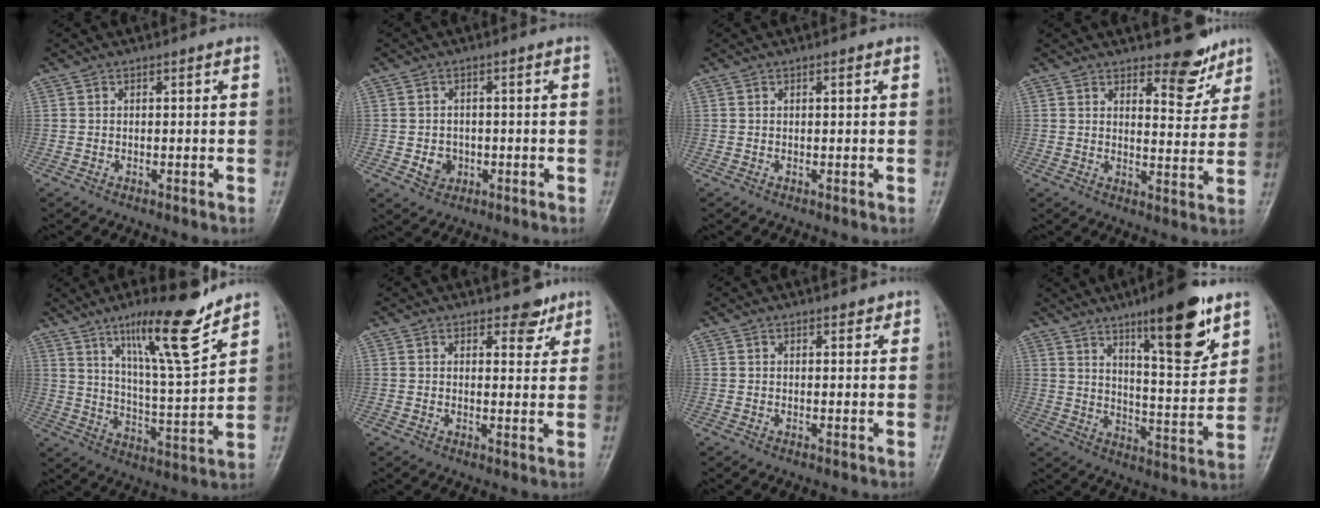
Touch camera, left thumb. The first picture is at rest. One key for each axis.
{"total": 3.4, "fx": -0.9, "fy": 3.0, "fz": 1.5, "tx": -0.010, "ty": 0.004, "tz": -0.009}
{"total": 0.7, "fx": 0.3, "fy": 0.1, "fz": 0.6, "tx": -0.011, "ty": 0.001, "tz": 0.004}
{"total": 7.2, "fx": 5.5, "fy": 3.0, "fz": 3.7, "tx": -0.019, "ty": -0.042, "tz": 0.078}
{"total": 15.4, "fx": 10.4, "fy": 2.1, "fz": 11.1, "tx": -0.170, "ty": -0.068, "tz": 0.179}
{"total": 4.0, "fx": 2.9, "fy": 2.1, "fz": 1.9, "tx": -0.001, "ty": -0.017, "tz": 0.038}
{"total": 1.3, "fx": 0.9, "fy": 0.6, "fz": 0.7, "tx": -0.004, "ty": -0.005, "tz": 0.010}
{"total": 16.0, "fx": 9.5, "fy": 3.8, "fz": 12.3, "tx": -0.158, "ty": -0.061, "tz": 0.150}